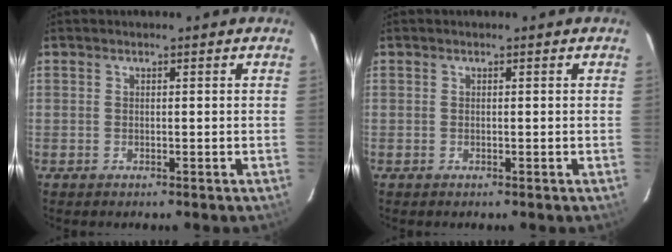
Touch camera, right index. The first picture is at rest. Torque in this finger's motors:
{"motor_torque": [0.05, 0.09, 0.02, 0.01]}